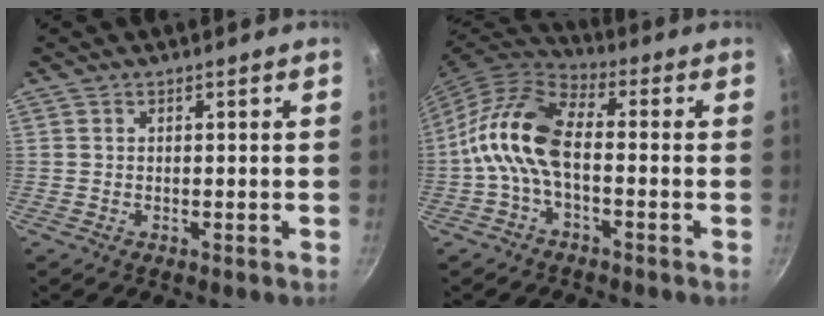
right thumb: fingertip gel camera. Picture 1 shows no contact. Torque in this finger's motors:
{"motor_torque": [2.50, 2.50, 1.46, -1.31, 0.33]}